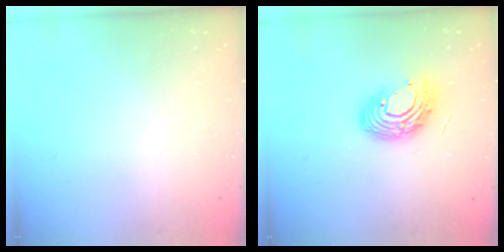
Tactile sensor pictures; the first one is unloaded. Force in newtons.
{"total": 12.1, "press": 12.0, "slide": 1.0}